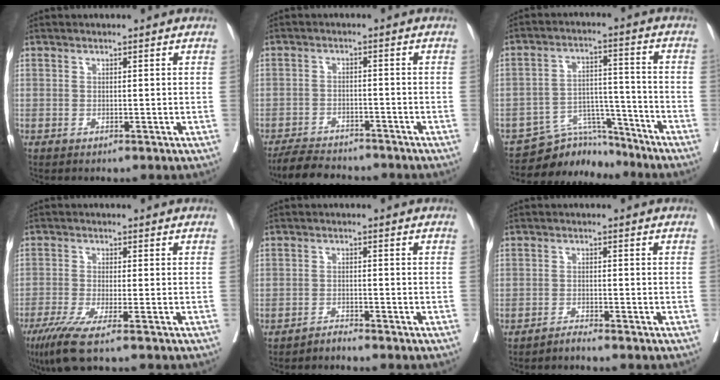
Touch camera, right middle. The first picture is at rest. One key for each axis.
{"total": 7.1, "fx": -6.6, "fy": 1.8, "fz": 2.0, "tx": -0.029, "ty": -0.013, "tz": -0.106}
{"total": 8.3, "fx": -8.1, "fy": 1.9, "fz": -0.4, "tx": 0.008, "ty": 0.033, "tz": -0.142}
{"total": 7.1, "fx": -4.9, "fy": -0.3, "fz": 5.1, "tx": -0.086, "ty": -0.021, "tz": -0.088}
{"total": 1.6, "fx": -1.5, "fy": -0.4, "fz": -0.2, "tx": 0.008, "ty": -0.006, "tz": -0.028}
{"total": 1.4, "fx": -1.4, "fy": -0.4, "fz": 0.1, "tx": 0.000, "ty": -0.003, "tz": -0.026}